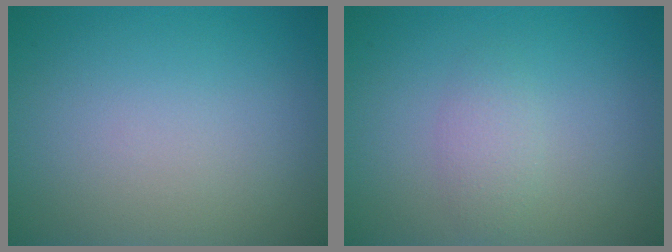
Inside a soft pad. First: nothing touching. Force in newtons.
{"total": 1.7, "press": 1.7, "slide": 0.0}